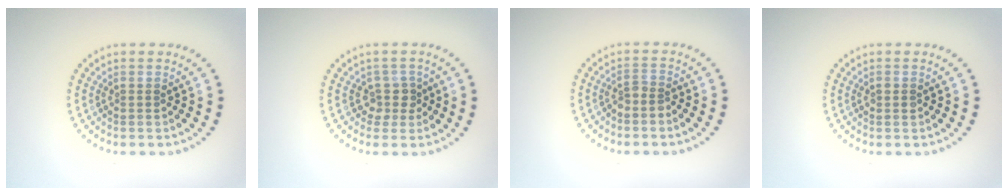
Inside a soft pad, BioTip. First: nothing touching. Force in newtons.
{"total": 1.9, "press": 1.5, "slide": 1.2}
{"total": 1.5, "press": 1.1, "slide": 1.0}
{"total": 1.0, "press": 1.0, "slide": 0.0}